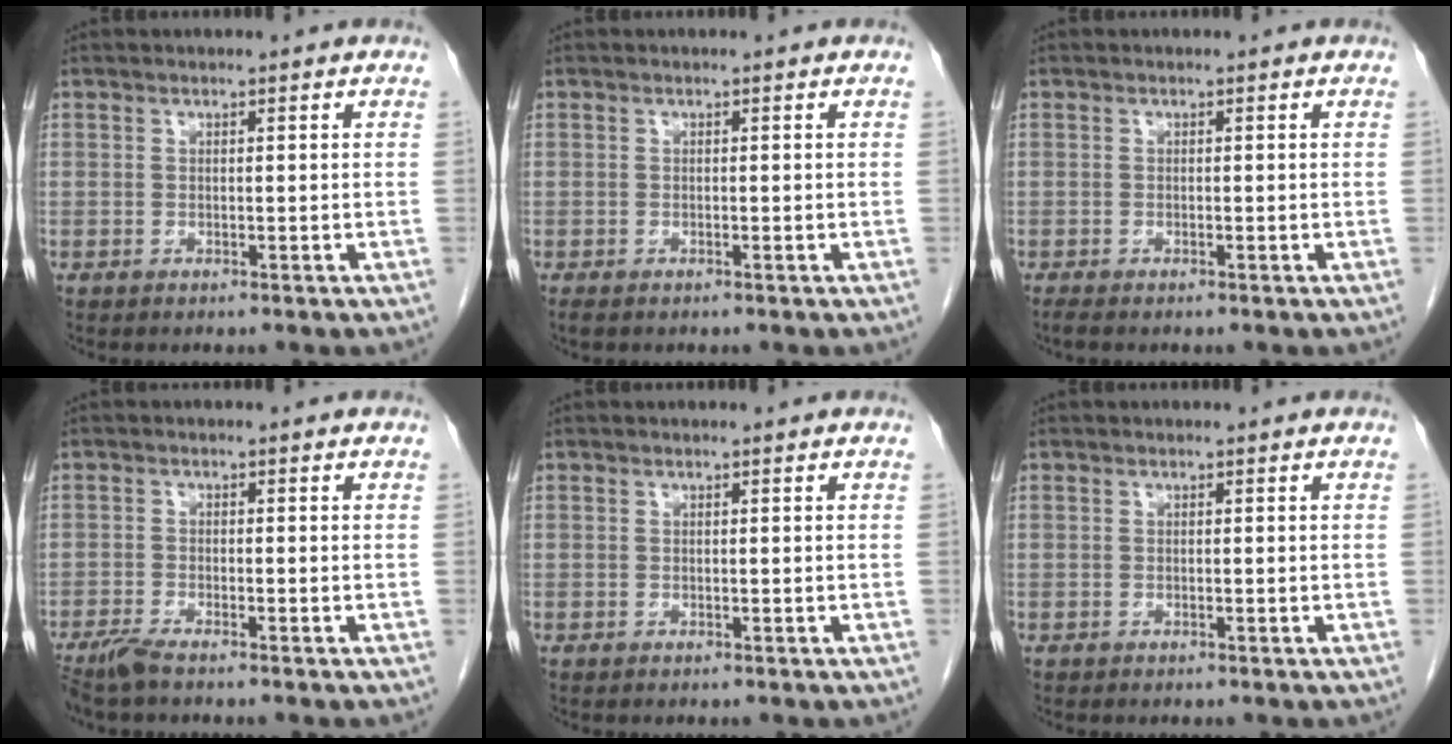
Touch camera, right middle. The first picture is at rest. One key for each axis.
{"total": 0.7, "fx": -0.5, "fy": 0.2, "fz": 0.5, "tx": -0.013, "ty": -0.003, "tz": -0.008}
{"total": 0.6, "fx": -0.5, "fy": -0.1, "fz": 0.4, "tx": -0.013, "ty": -0.002, "tz": -0.009}
{"total": 3.3, "fx": -2.7, "fy": 0.3, "fz": 1.8, "tx": -0.042, "ty": -0.009, "tz": -0.054}
{"total": 0.0}
{"total": 0.0}